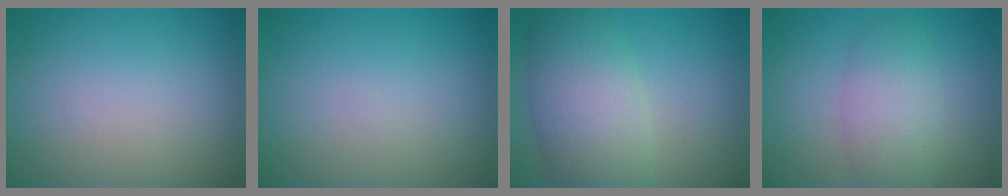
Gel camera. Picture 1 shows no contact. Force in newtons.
{"total": 0.0}
{"total": 7.2, "press": 7.2, "slide": 0.4}
{"total": 4.2, "press": 4.2, "slide": 0.1}